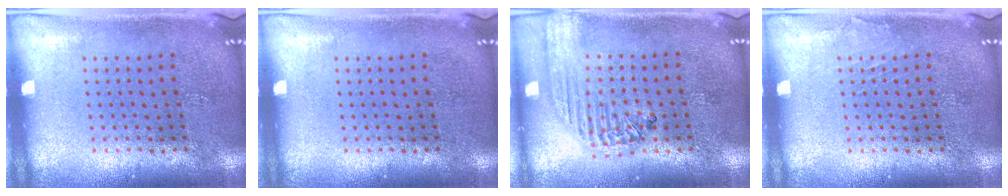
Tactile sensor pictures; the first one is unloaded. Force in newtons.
{"total": 0.0}
{"total": 1.9, "press": 1.7, "slide": 0.7}
{"total": 0.7, "press": 0.7, "slide": 0.1}